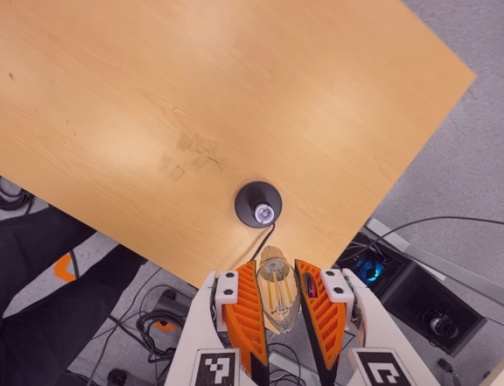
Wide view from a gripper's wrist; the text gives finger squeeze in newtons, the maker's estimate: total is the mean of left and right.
{"total": 12.6, "left": 13.3, "right": 11.8}